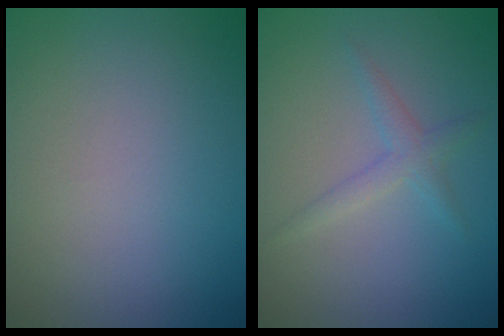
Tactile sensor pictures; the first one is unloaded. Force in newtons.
{"total": 1.7, "press": 1.7, "slide": 0.1}